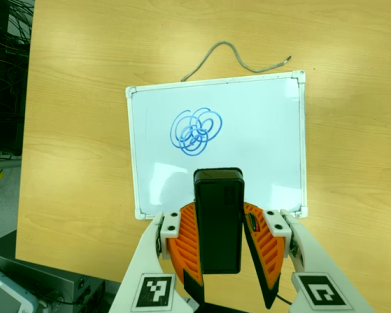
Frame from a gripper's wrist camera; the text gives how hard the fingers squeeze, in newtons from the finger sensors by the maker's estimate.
{"total": 5.8, "left": 5.3, "right": 6.4}